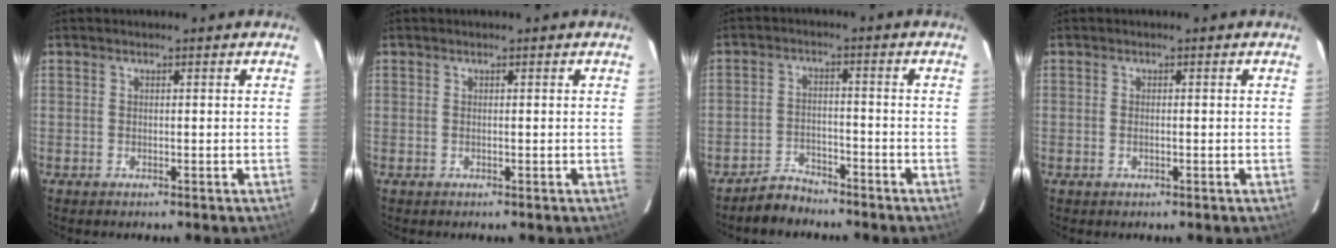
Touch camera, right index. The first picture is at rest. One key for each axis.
{"total": 0.0}
{"total": 4.9, "fx": -4.4, "fy": 2.2, "fz": 0.6, "tx": -0.027, "ty": 0.013, "tz": -0.075}
{"total": 0.9, "fx": -0.3, "fy": 0.3, "fz": 0.8, "tx": -0.016, "ty": 0.001, "tz": -0.006}